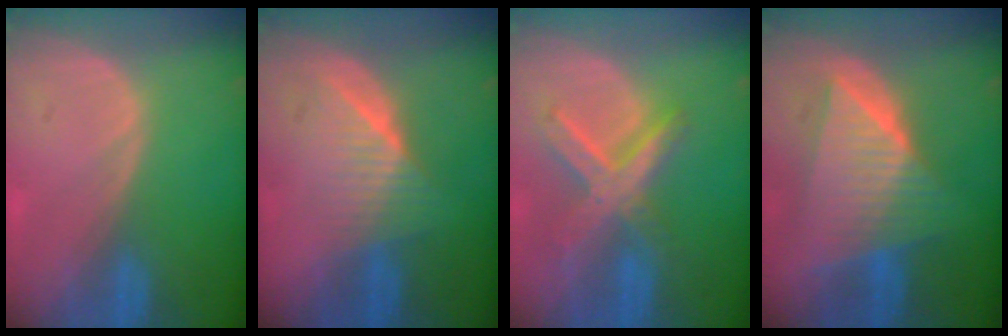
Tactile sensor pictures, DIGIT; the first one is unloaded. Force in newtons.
{"total": 6.5, "press": 6.1, "slide": 2.2}
{"total": 7.9, "press": 6.8, "slide": 4.0}
{"total": 9.9, "press": 9.8, "slide": 0.6}